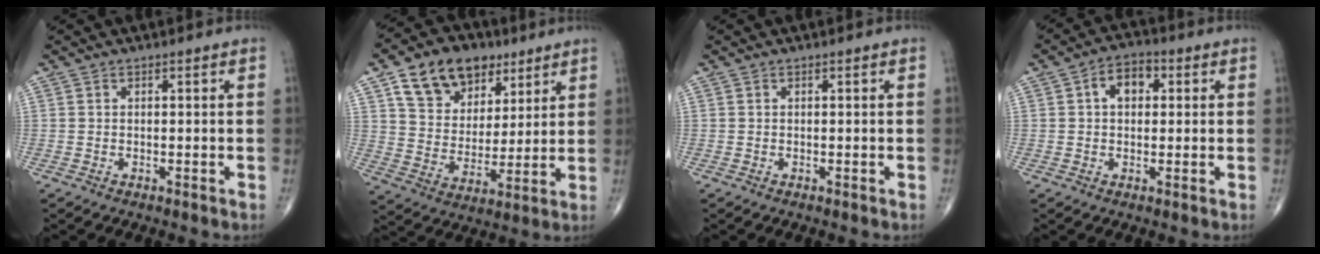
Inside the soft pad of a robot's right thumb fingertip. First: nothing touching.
{"total": 16.1, "force": [8.9, 11.0, 7.8], "torque": [-0.096, -0.024, 0.157]}
{"total": 0.0}
{"total": 5.7, "force": [1.3, 3.9, 4.0], "torque": [-0.050, 0.013, 0.012]}